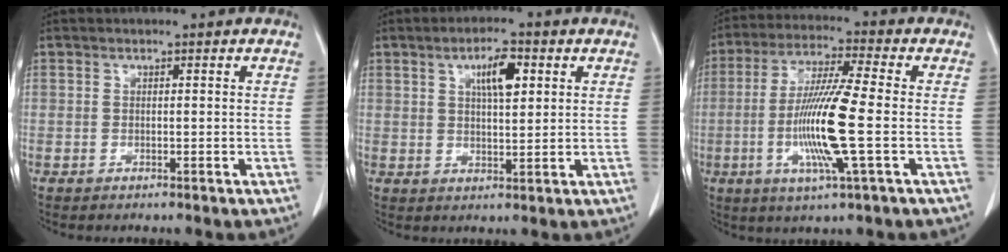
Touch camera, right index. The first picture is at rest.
{"total": 5.7, "force": [2.2, 1.6, 5.0], "torque": [-0.086, 0.004, 0.037]}
{"total": 12.8, "force": [-2.3, -0.2, 12.6], "torque": [-0.253, -0.012, -0.052]}